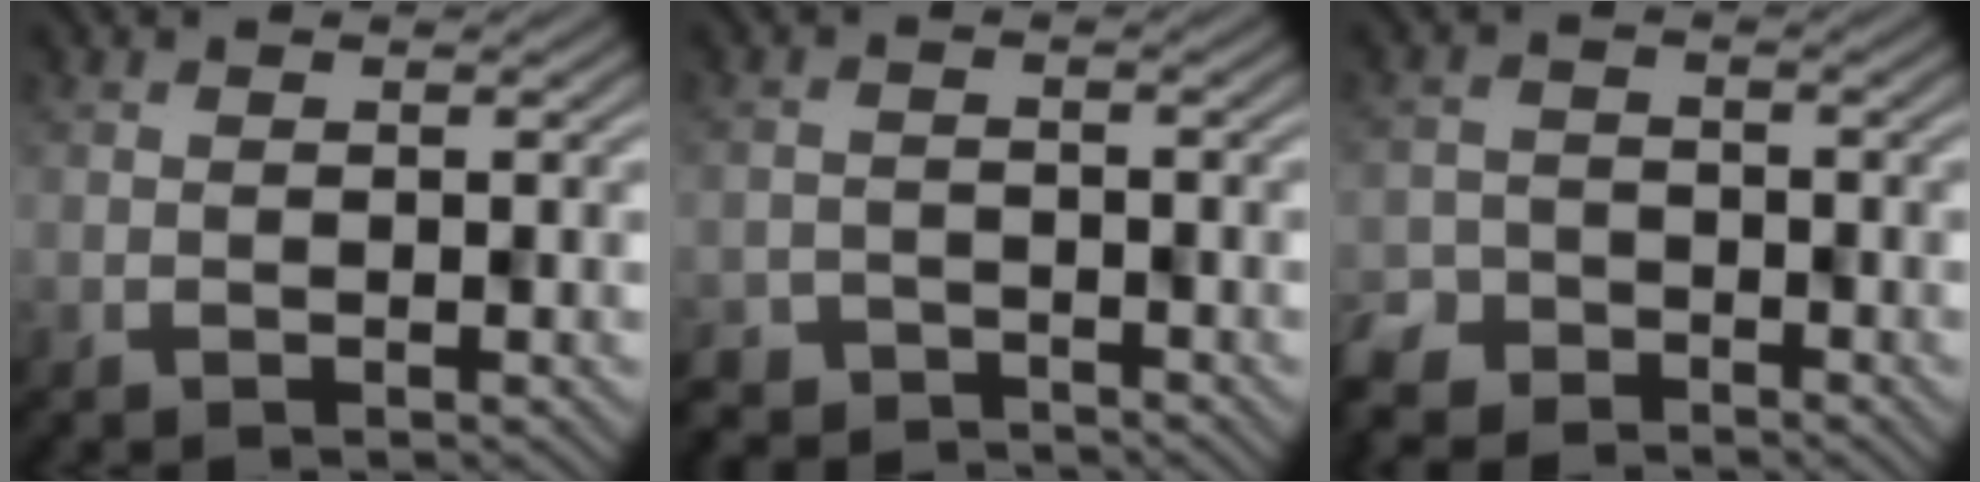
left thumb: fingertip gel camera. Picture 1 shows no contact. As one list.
[{"total": 3.7, "force": [-3.6, 0.8, -0.4], "torque": [0.007, -0.001, -0.057]}, {"total": 5.1, "force": [-4.6, 2.1, 0.3], "torque": [-0.002, -0.007, -0.083]}]